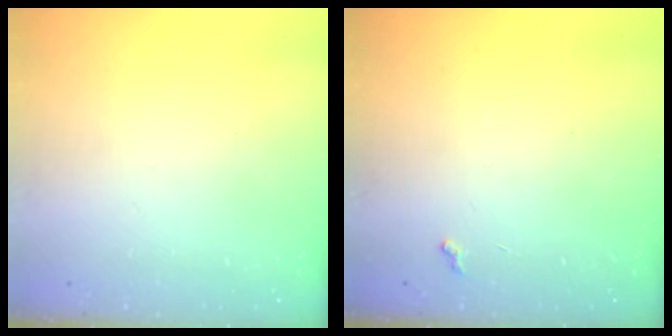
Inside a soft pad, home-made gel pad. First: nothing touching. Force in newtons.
{"total": 3.5, "press": 3.5, "slide": 0.5}